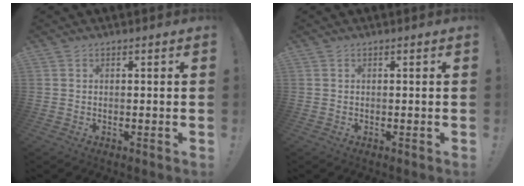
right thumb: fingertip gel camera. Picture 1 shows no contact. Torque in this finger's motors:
{"motor_torque": [0.00, 0.00, 0.00, 0.00, 0.00]}